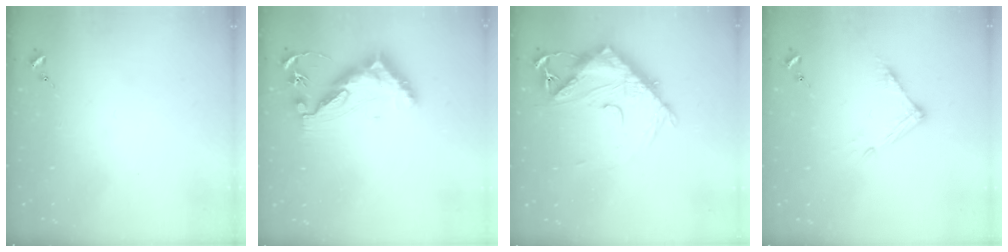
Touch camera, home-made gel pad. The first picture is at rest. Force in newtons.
{"total": 11.5, "press": 11.4, "slide": 0.7}
{"total": 14.3, "press": 14.2, "slide": 1.3}
{"total": 8.0, "press": 8.0, "slide": 0.4}